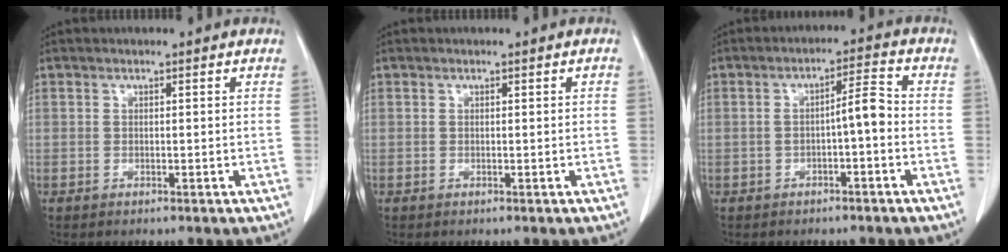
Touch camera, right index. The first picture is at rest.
{"total": 0.0}
{"total": 4.4, "force": [-0.9, 0.7, 4.2], "torque": [-0.066, 0.019, -0.009]}